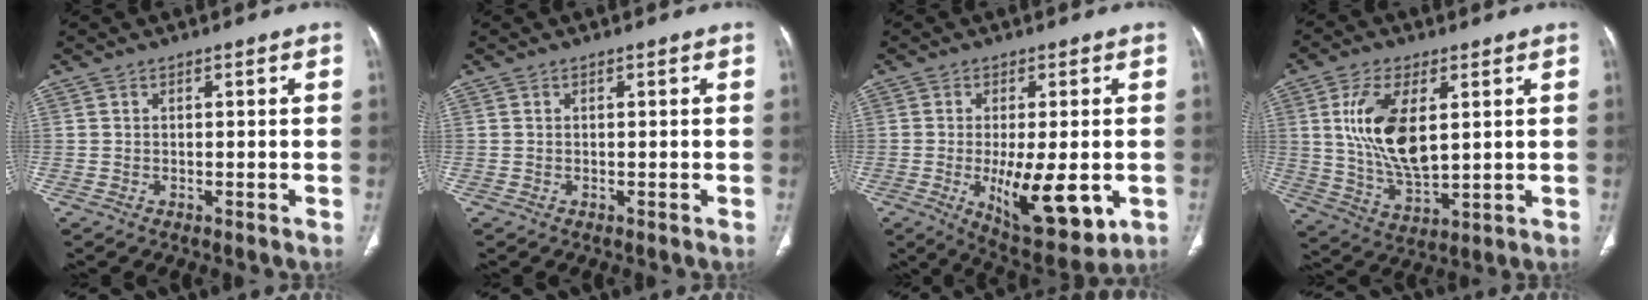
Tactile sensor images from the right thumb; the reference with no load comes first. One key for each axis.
{"total": 0.0}
{"total": 14.4, "fx": -3.1, "fy": 5.4, "fz": 13.0, "tx": -0.188, "ty": -0.024, "tz": -0.033}
{"total": 14.0, "fx": 3.1, "fy": 6.9, "fz": 11.7, "tx": -0.219, "ty": -0.022, "tz": 0.068}